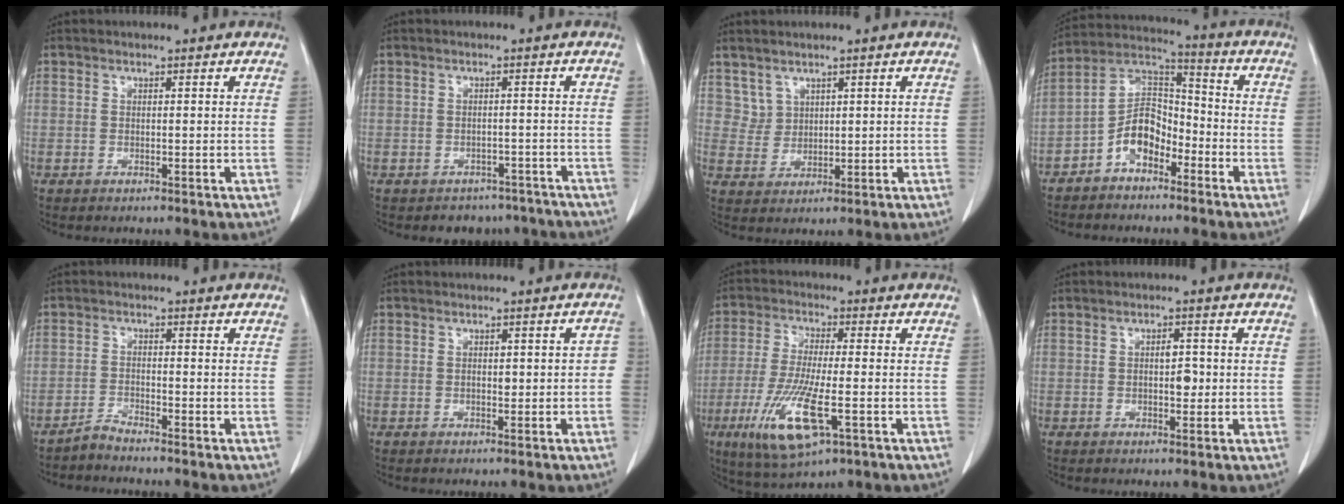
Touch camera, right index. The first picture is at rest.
{"total": 6.1, "force": [-5.0, 3.4, 0.0], "torque": [0.016, 0.014, -0.056]}
{"total": 3.0, "force": [2.1, 2.2, 0.0], "torque": [0.007, 0.004, 0.045]}
{"total": 8.4, "force": [-4.4, 4.9, 5.2], "torque": [-0.101, 0.030, -0.086]}
{"total": 2.2, "force": [-2.2, -0.4, 0.2], "torque": [-0.004, -0.010, -0.046]}
{"total": 2.5, "force": [-0.5, 1.4, 2.0], "torque": [-0.020, 0.014, -0.004]}
{"total": 12.5, "force": [-4.7, 2.2, 11.3], "torque": [-0.236, -0.026, -0.081]}
{"total": 2.8, "force": [-0.2, 1.3, 2.5], "torque": [-0.039, 0.002, -0.002]}